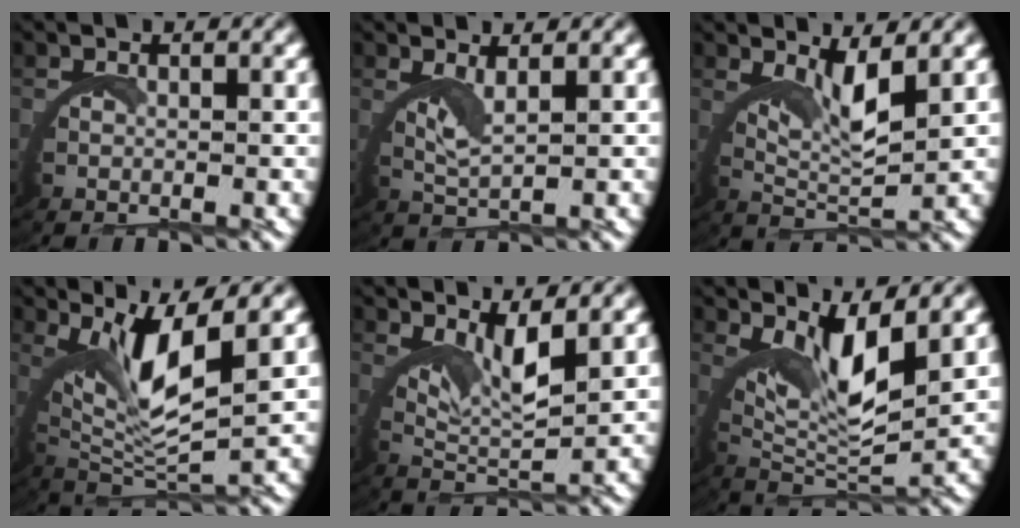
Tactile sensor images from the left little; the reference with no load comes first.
{"total": 2.8, "force": [1.9, 0.0, 2.1], "torque": [-0.046, -0.004, 0.038]}
{"total": 4.6, "force": [2.9, 0.8, 3.5], "torque": [-0.067, -0.010, 0.052]}
{"total": 8.0, "force": [3.1, 3.0, 6.7], "torque": [-0.143, -0.005, 0.058]}
{"total": 5.0, "force": [3.2, 1.2, 3.7], "torque": [-0.075, -0.008, 0.057]}
{"total": 7.1, "force": [3.3, 2.6, 5.7], "torque": [-0.113, -0.008, 0.061]}